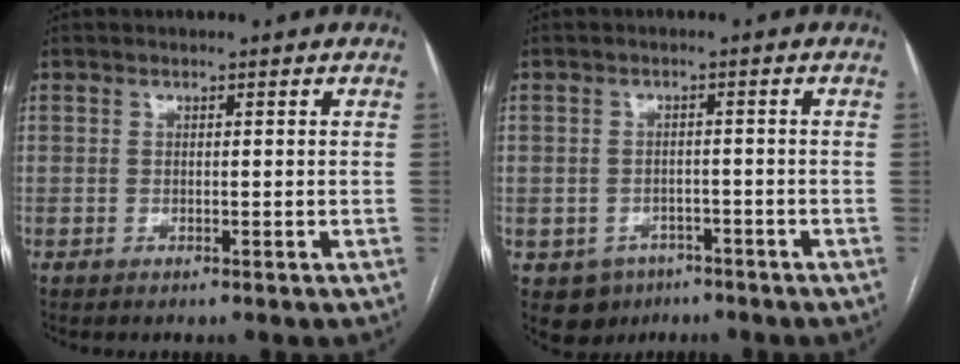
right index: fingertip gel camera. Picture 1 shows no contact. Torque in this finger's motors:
{"motor_torque": [-0.10, 0.04, -0.72, -0.11]}